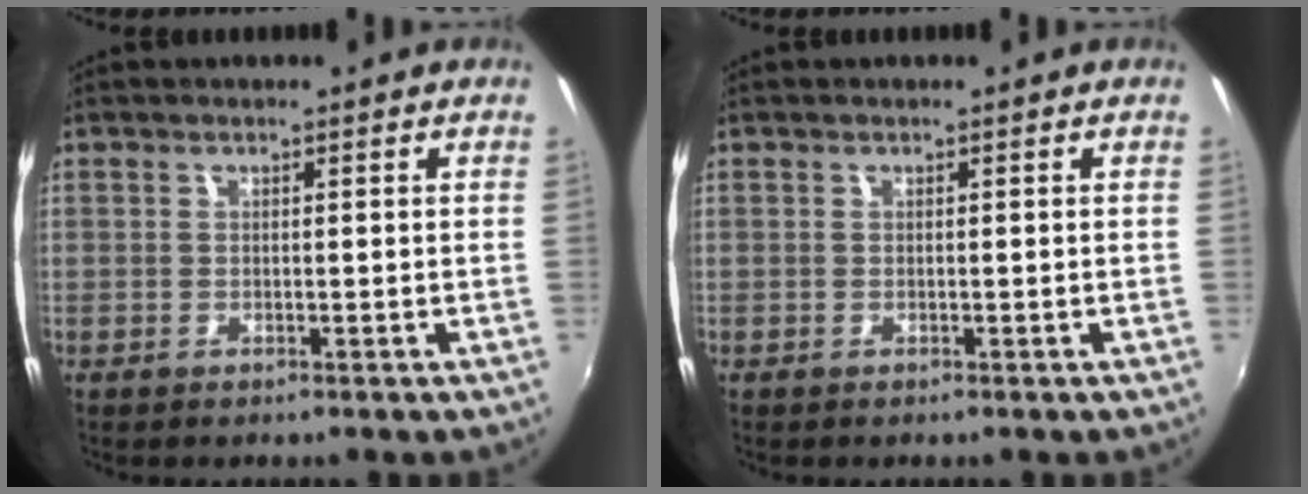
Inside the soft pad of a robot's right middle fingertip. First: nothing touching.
{"total": 0.0}